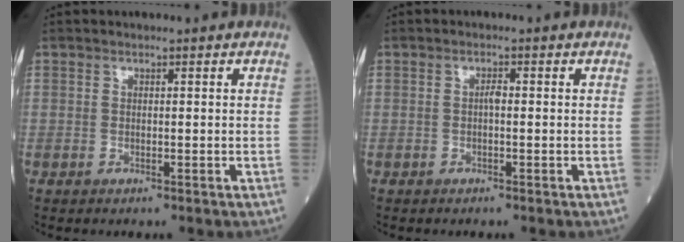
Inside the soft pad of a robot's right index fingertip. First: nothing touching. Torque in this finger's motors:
{"motor_torque": [0.38, -0.12, 0.22, 0.06]}